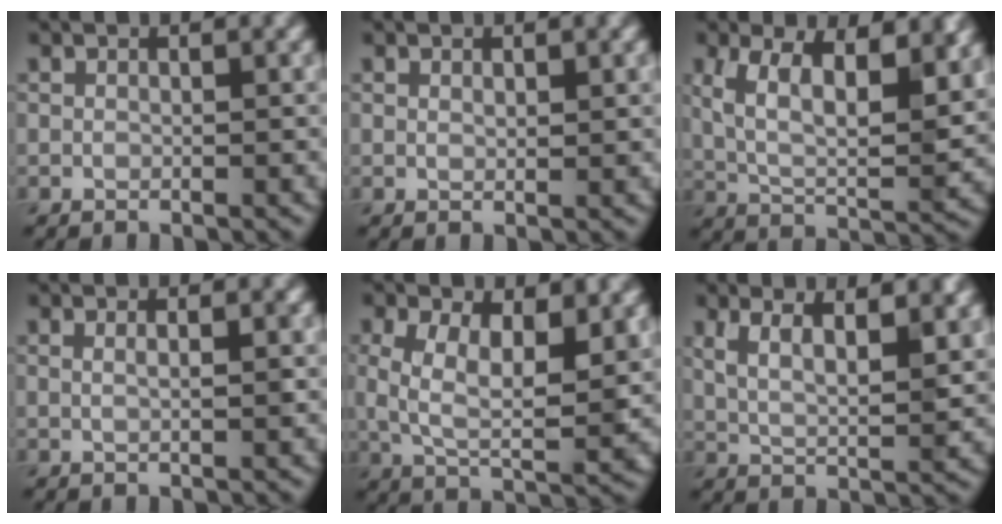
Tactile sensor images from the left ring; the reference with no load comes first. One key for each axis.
{"total": 0.7, "fx": 0.4, "fy": 0.3, "fz": 0.4, "tx": -0.007, "ty": -0.003, "tz": 0.009}
{"total": 10.4, "fx": 4.0, "fy": 4.7, "fz": 8.4, "tx": -0.150, "ty": -0.003, "tz": 0.063}
{"total": 1.8, "fx": 0.5, "fy": 0.6, "fz": 1.6, "tx": -0.011, "ty": 0.002, "tz": -0.004}
{"total": 7.5, "fx": 1.6, "fy": 3.7, "fz": 6.3, "tx": -0.126, "ty": -0.004, "tz": 0.028}
{"total": 6.9, "fx": 3.5, "fy": 2.6, "fz": 5.3, "tx": -0.082, "ty": 0.010, "tz": 0.052}